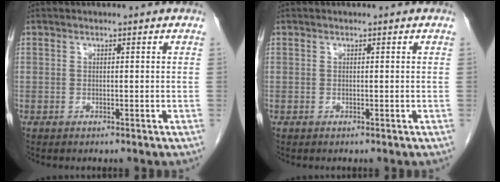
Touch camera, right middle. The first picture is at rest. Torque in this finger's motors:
{"motor_torque": [0.55, -0.43, 0.04, 0.00]}